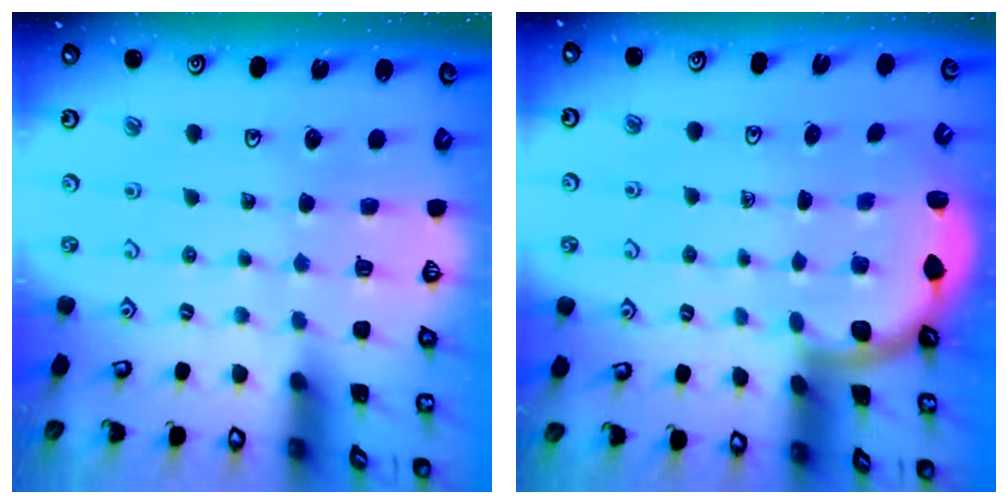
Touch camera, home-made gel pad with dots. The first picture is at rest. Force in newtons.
{"total": 2.6, "press": 2.6, "slide": 0.3}